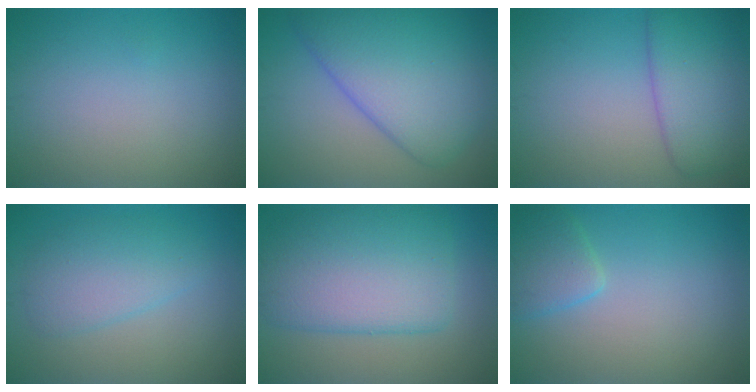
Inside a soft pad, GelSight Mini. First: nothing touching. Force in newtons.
{"total": 9.0, "press": 8.9, "slide": 0.5}
{"total": 5.9, "press": 5.9, "slide": 0.2}
{"total": 3.6, "press": 3.6, "slide": 0.0}
{"total": 9.0, "press": 9.0, "slide": 0.3}
{"total": 2.6, "press": 2.6, "slide": 0.2}